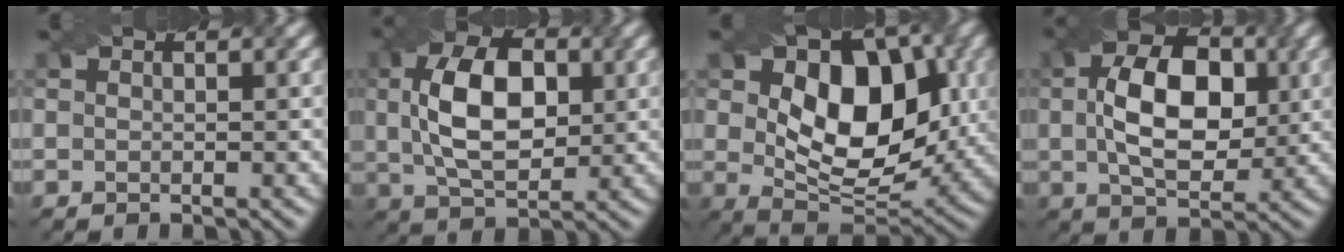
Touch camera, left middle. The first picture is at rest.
{"total": 7.0, "force": [-0.1, 4.0, 5.8], "torque": [-0.126, 0.022, 0.012]}
{"total": 9.4, "force": [0.7, 6.0, 7.2], "torque": [-0.129, 0.007, 0.018]}
{"total": 7.4, "force": [-0.2, 4.4, 6.0], "torque": [-0.115, 0.023, 0.006]}